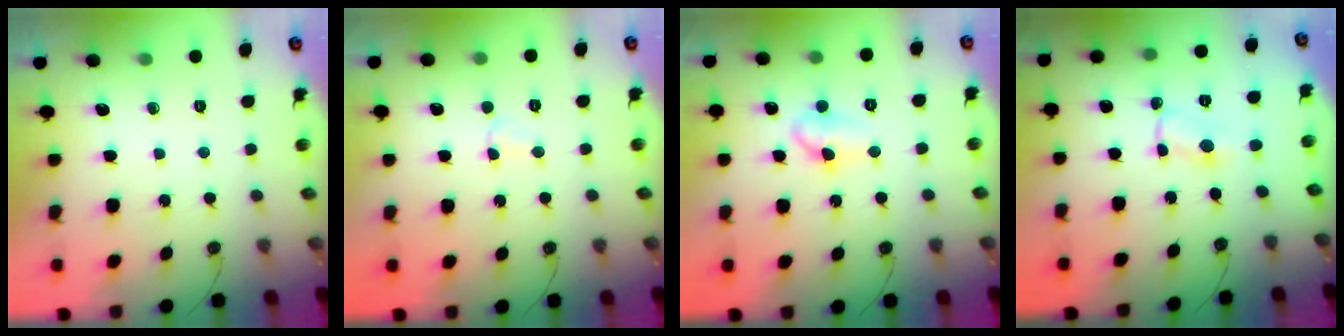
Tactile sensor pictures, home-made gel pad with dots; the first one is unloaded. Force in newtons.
{"total": 2.8, "press": 2.7, "slide": 0.3}
{"total": 6.9, "press": 6.8, "slide": 1.2}
{"total": 0.9, "press": 0.8, "slide": 0.2}